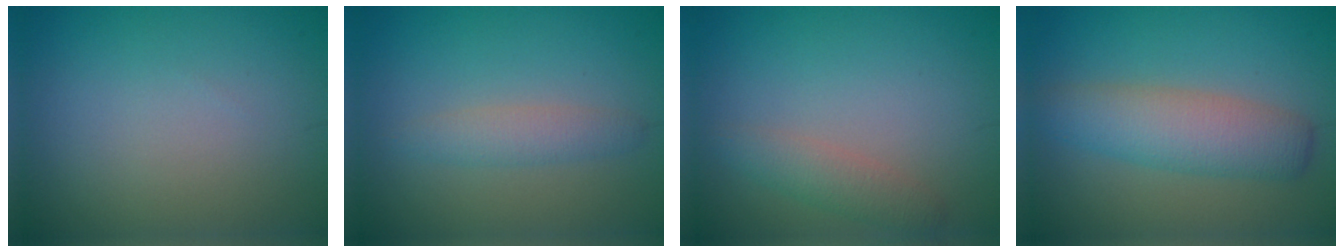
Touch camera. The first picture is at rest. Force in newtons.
{"total": 2.0, "press": 2.0, "slide": 0.1}
{"total": 2.1, "press": 2.1, "slide": 0.1}
{"total": 4.9, "press": 4.9, "slide": 0.1}